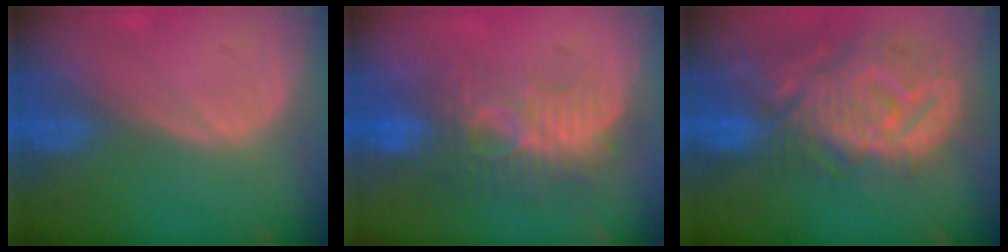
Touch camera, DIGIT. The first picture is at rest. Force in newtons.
{"total": 9.1, "press": 8.3, "slide": 3.8}
{"total": 12.8, "press": 11.2, "slide": 6.1}